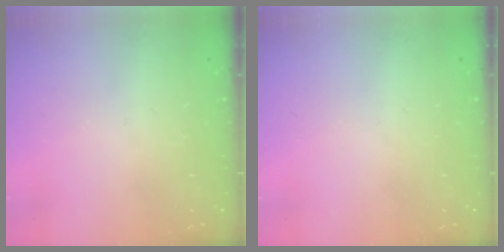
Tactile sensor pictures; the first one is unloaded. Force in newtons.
{"total": 0.0}